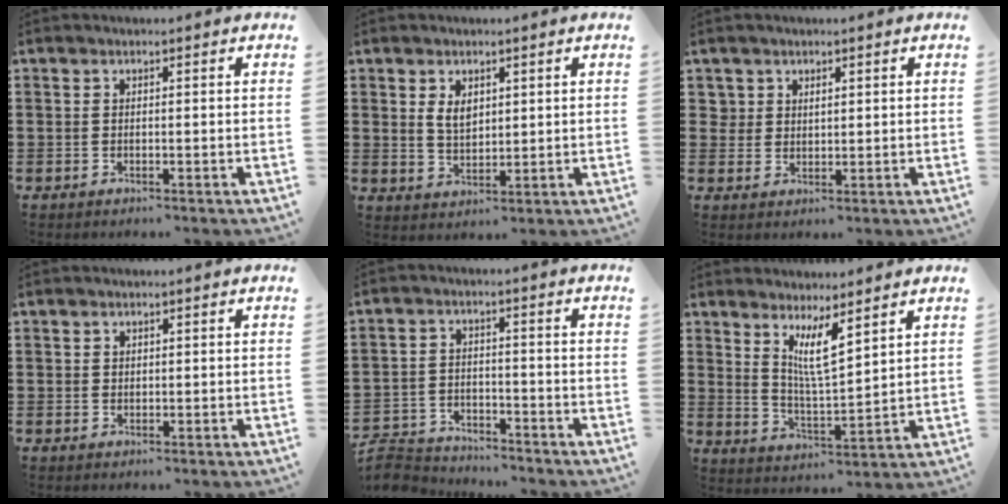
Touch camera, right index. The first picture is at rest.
{"total": 3.5, "force": [1.5, 2.1, 2.3], "torque": [-0.043, 0.004, 0.025]}
{"total": 2.4, "force": [1.6, 1.7, 0.3], "torque": [-0.013, 0.008, 0.032]}
{"total": 0.8, "force": [0.4, 0.6, 0.1], "torque": [-0.004, 0.002, 0.008]}
{"total": 5.1, "force": [-5.0, 0.7, 0.3], "torque": [-0.027, 0.000, -0.110]}
{"total": 6.5, "force": [3.9, 0.9, 5.1], "torque": [-0.100, -0.017, 0.067]}